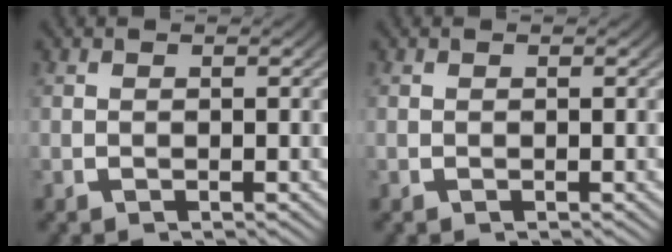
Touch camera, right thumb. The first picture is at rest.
{"total": 0.0}